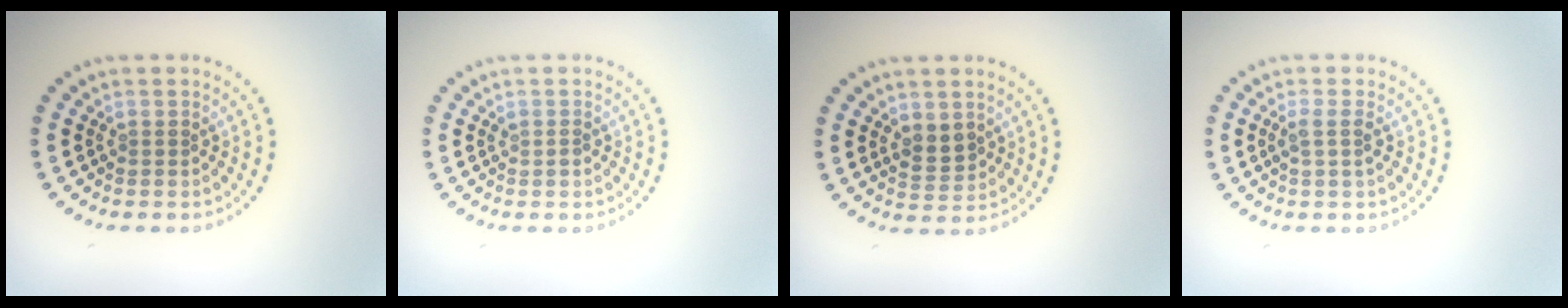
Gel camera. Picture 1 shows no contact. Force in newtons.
{"total": 0.7, "press": 0.7, "slide": 0.1}
{"total": 2.1, "press": 2.0, "slide": 0.6}
{"total": 1.4, "press": 1.1, "slide": 0.8}